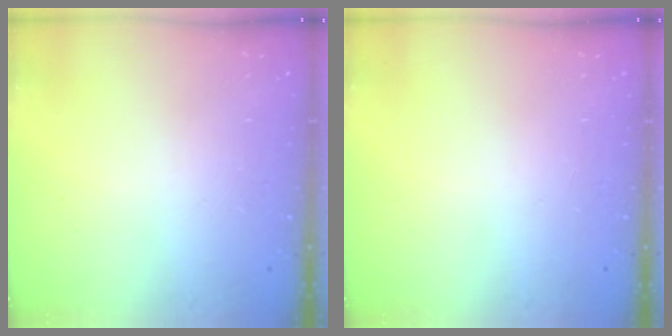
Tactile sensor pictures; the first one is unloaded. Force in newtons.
{"total": 0.0}